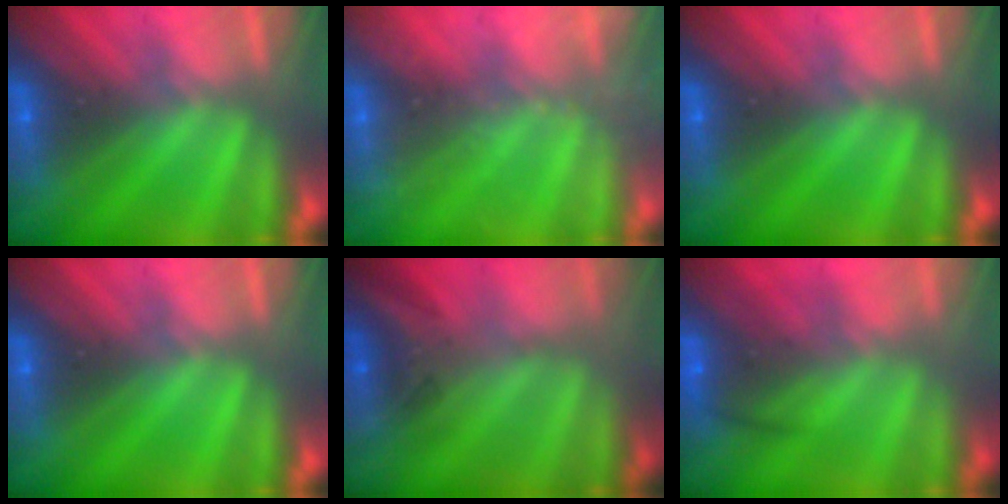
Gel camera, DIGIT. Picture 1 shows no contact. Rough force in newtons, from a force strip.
{"total": 2.0}
{"total": 0.0}
{"total": 0.0}
{"total": 2.2}
{"total": 2.4}